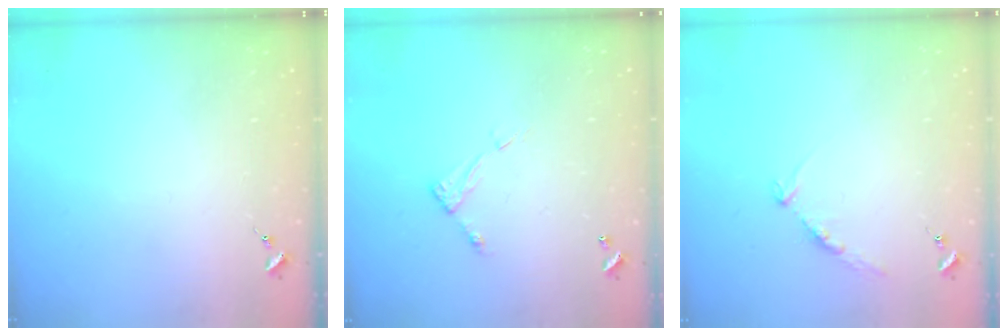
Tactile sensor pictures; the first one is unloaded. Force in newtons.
{"total": 5.3, "press": 5.3, "slide": 0.4}
{"total": 8.3, "press": 8.2, "slide": 0.9}